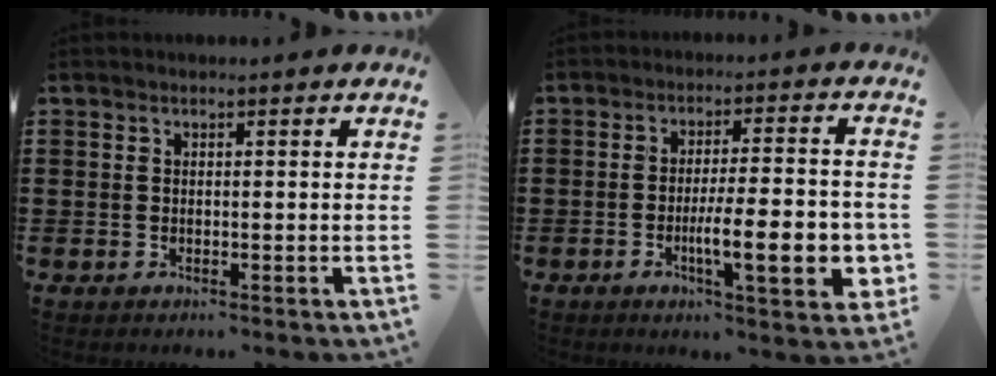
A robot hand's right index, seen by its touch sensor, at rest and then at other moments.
{"total": 10.8, "force": [-2.8, 2.4, 10.1], "torque": [-0.160, -0.011, -0.048]}